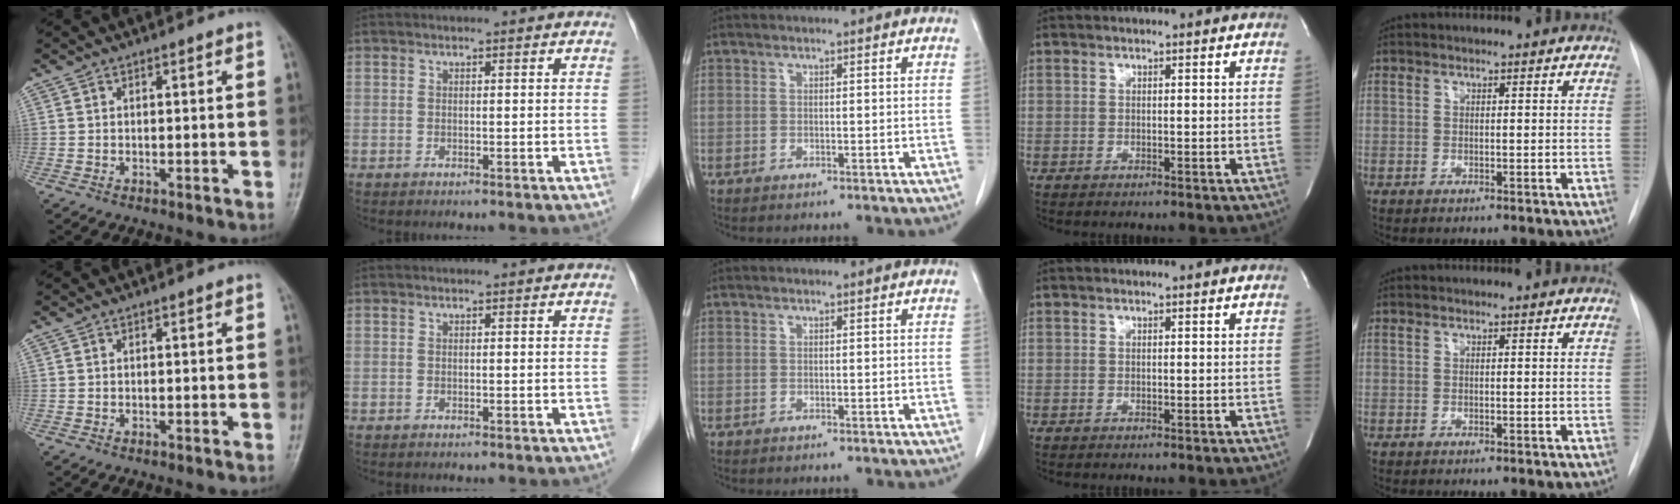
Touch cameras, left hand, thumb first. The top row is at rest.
{}